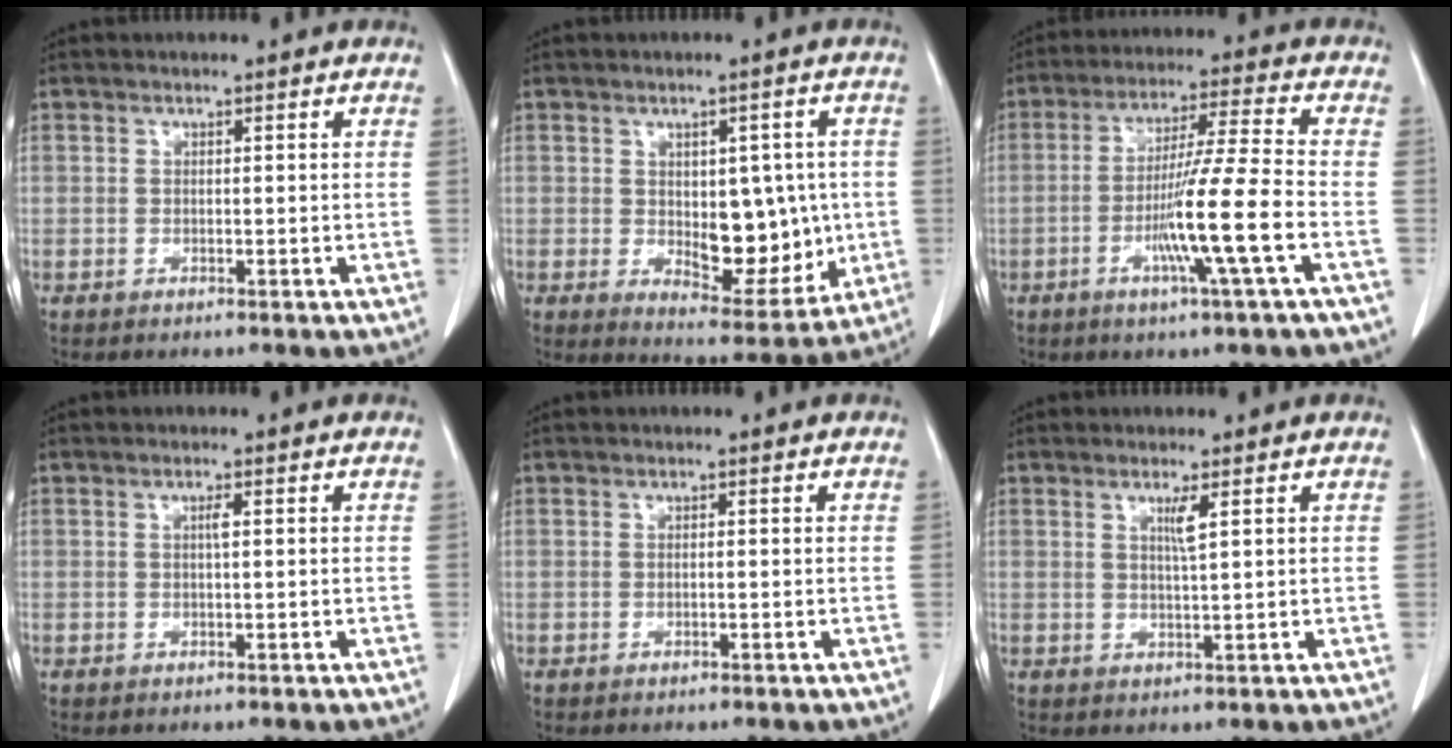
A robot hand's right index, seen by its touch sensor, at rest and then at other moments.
{"total": 10.3, "force": [-0.2, 5.3, 8.8], "torque": [-0.109, 0.000, 0.015]}
{"total": 11.4, "force": [-3.6, -1.6, 10.7], "torque": [-0.197, -0.009, -0.069]}
{"total": 0.9, "force": [0.2, 0.0, 0.8], "torque": [-0.015, 0.001, 0.002]}
{"total": 0.0}
{"total": 2.2, "force": [0.9, -0.4, 1.9], "torque": [-0.039, -0.005, 0.019]}